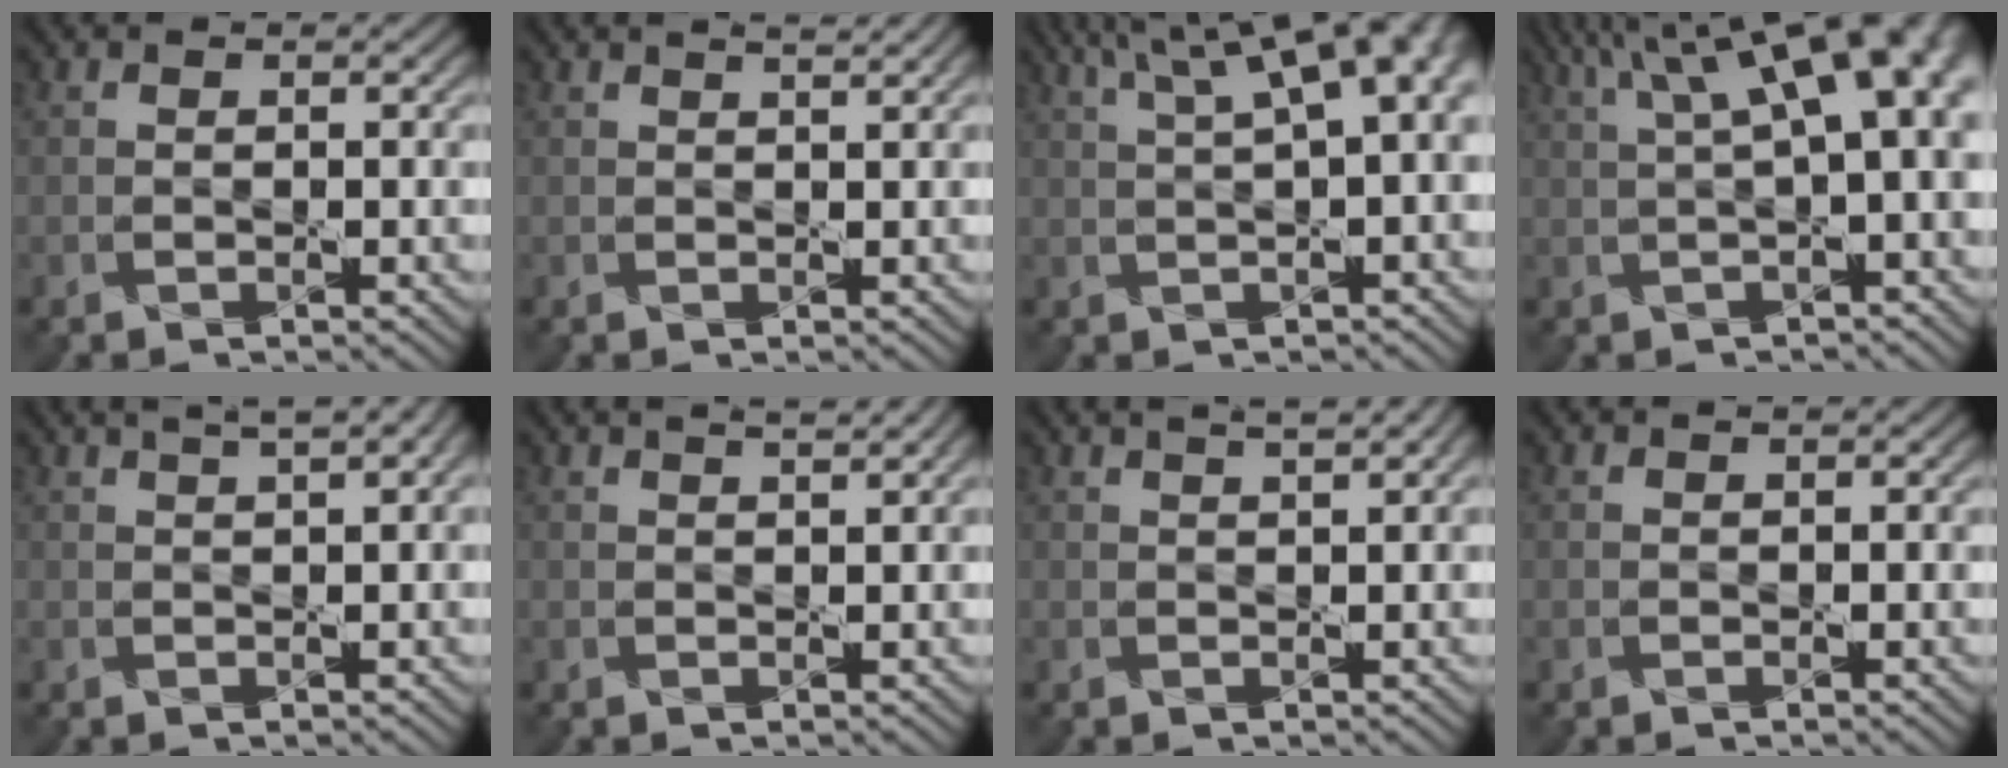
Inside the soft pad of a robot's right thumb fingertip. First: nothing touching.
{"total": 1.7, "force": [1.4, 0.3, 0.9], "torque": [-0.015, -0.001, 0.011]}
{"total": 11.9, "force": [4.6, 3.9, 10.3], "torque": [-0.138, 0.045, 0.056]}
{"total": 13.0, "force": [4.3, 4.2, 11.5], "torque": [-0.151, 0.037, 0.063]}
{"total": 4.9, "force": [2.7, 1.4, 3.8], "torque": [-0.048, 0.027, 0.015]}
{"total": 2.2, "force": [1.6, 0.5, 1.4], "torque": [-0.017, 0.005, 0.011]}
{"total": 3.3, "force": [2.1, 0.8, 2.4], "torque": [-0.024, 0.014, 0.012]}
{"total": 0.0}